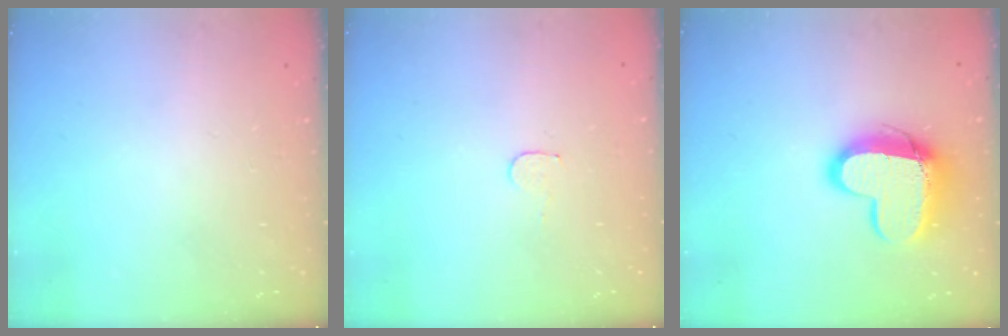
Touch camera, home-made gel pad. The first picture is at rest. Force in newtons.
{"total": 3.7, "press": 3.7, "slide": 0.3}
{"total": 14.4, "press": 14.4, "slide": 1.0}